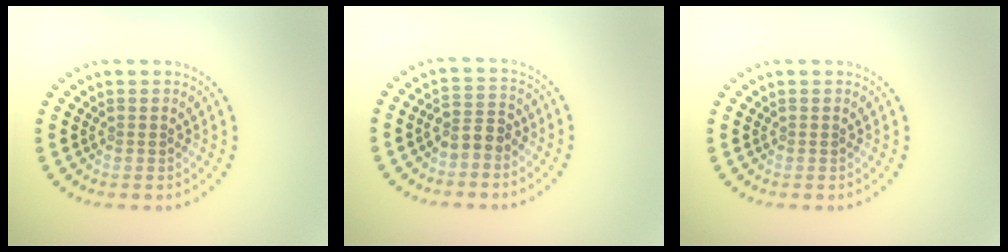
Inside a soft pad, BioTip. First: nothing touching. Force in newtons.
{"total": 2.4, "press": 2.2, "slide": 1.0}
{"total": 0.0}